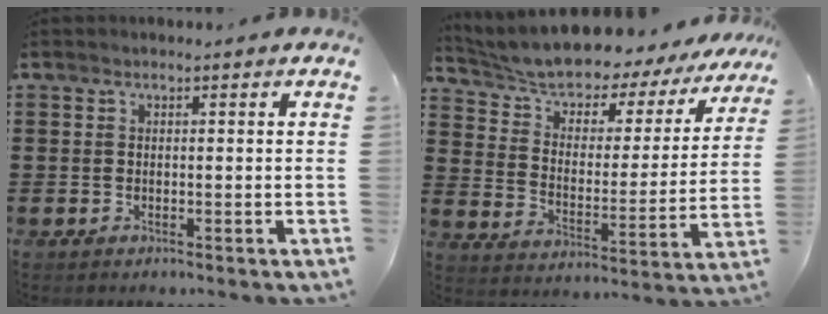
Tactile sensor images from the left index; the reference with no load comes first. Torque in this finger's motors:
{"motor_torque": [1.18, -0.96, 0.48, 0.18]}